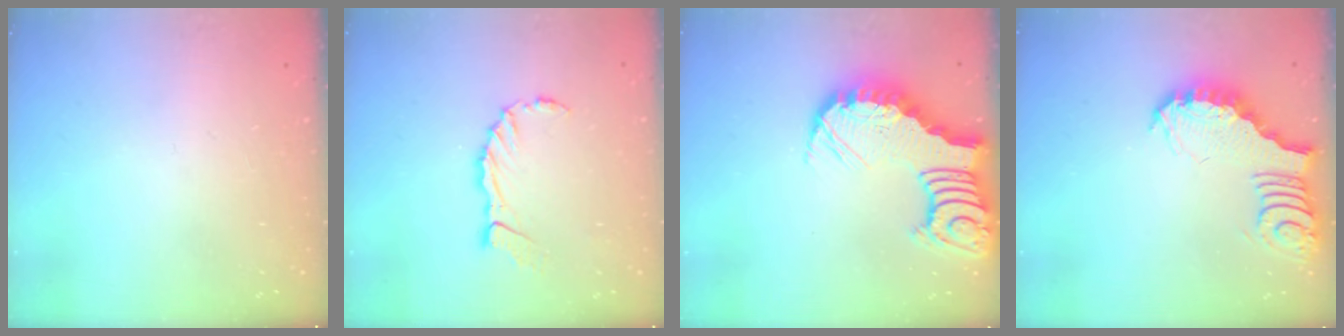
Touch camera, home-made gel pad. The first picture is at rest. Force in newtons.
{"total": 6.3, "press": 6.2, "slide": 1.0}
{"total": 8.1, "press": 8.1, "slide": 1.0}
{"total": 3.9, "press": 3.8, "slide": 0.6}